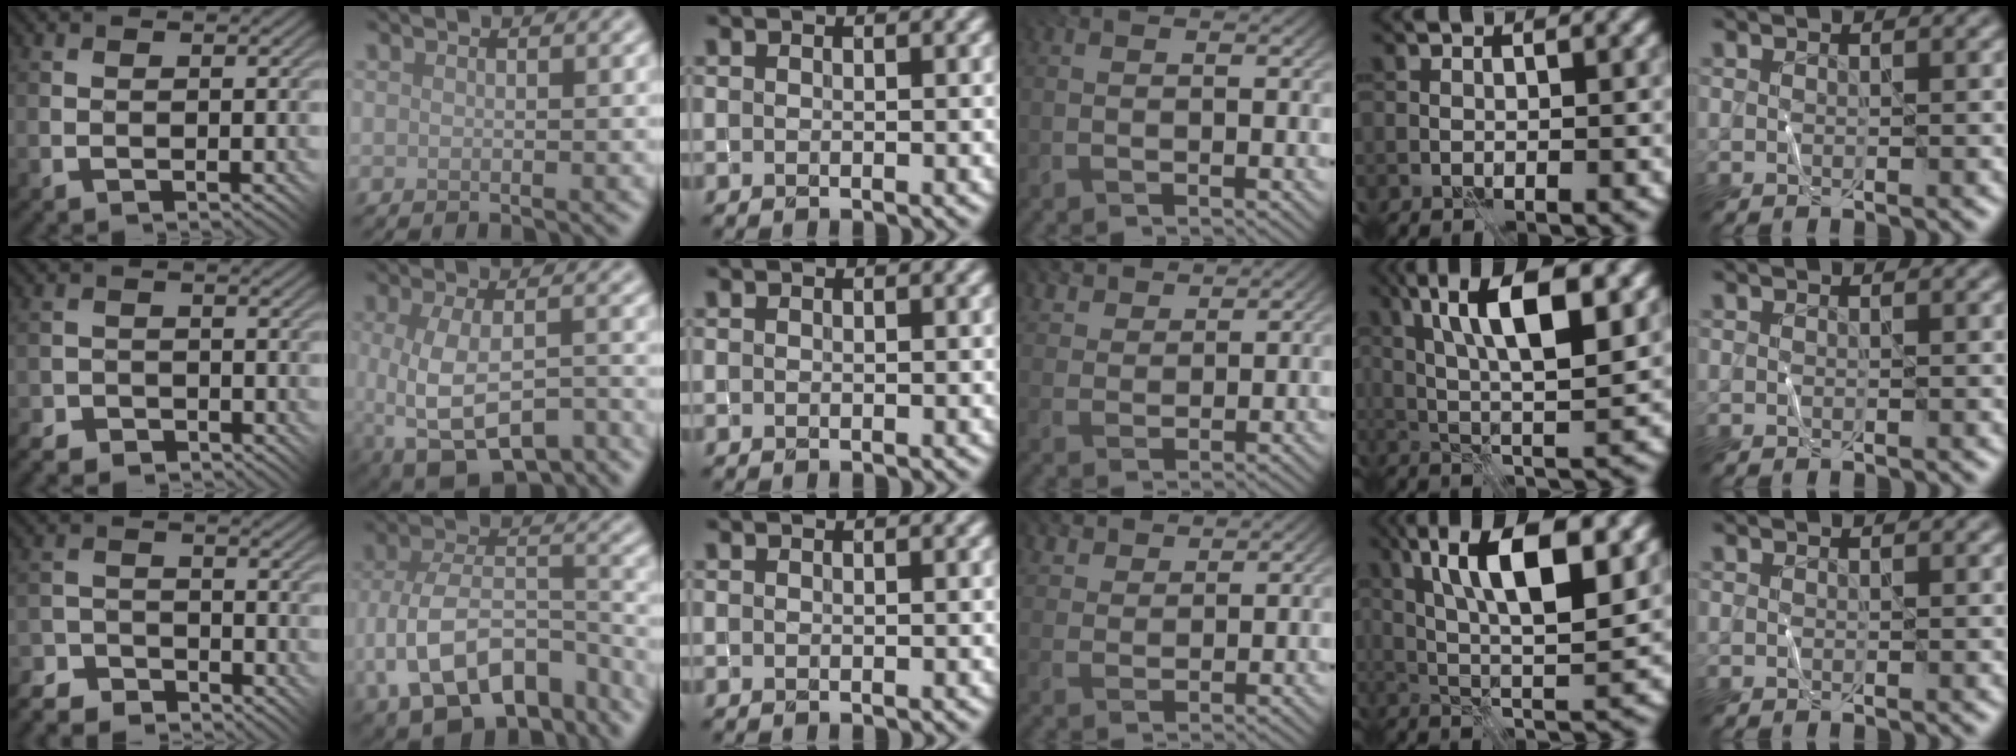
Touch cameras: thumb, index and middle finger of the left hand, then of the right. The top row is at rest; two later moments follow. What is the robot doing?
{"motion": "fold", "object": "shorts"}